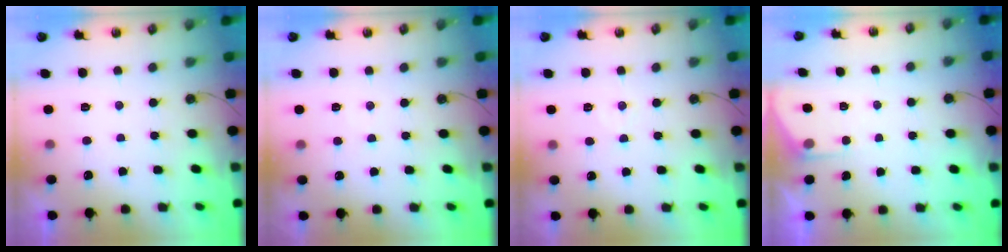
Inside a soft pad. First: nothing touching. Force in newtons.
{"total": 2.7, "press": 2.6, "slide": 0.5}
{"total": 4.5, "press": 4.5, "slide": 0.5}
{"total": 3.0, "press": 2.9, "slide": 0.4}